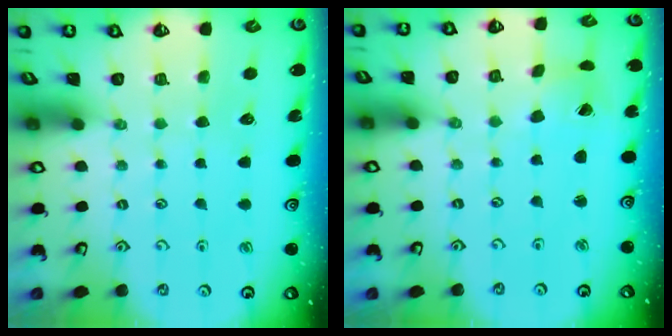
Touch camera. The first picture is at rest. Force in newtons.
{"total": 1.1, "press": 1.1, "slide": 0.2}